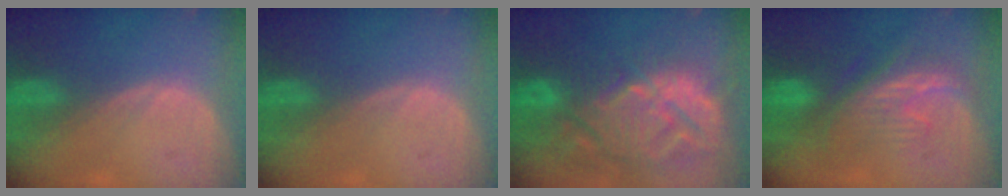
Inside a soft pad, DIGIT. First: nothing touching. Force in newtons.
{"total": 0.0}
{"total": 14.7, "press": 12.6, "slide": 7.5}
{"total": 8.4, "press": 8.1, "slide": 1.9}